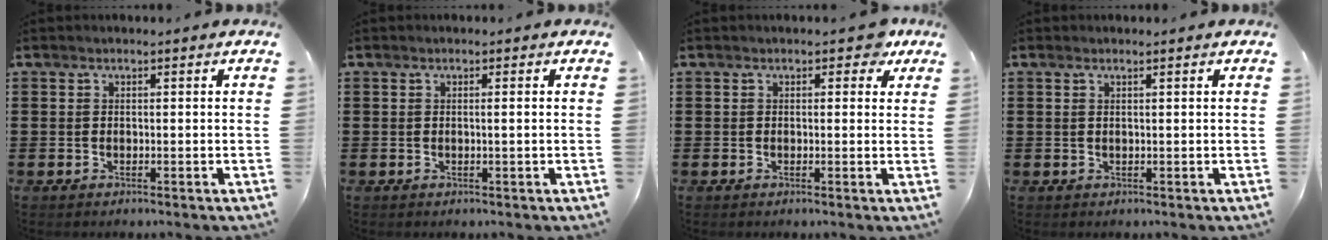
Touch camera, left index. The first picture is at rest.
{"total": 0.9, "force": [0.0, -0.3, 0.8], "torque": [-0.014, -0.005, 0.000]}
{"total": 2.6, "force": [1.4, 1.5, 1.6], "torque": [-0.014, 0.003, 0.018]}
{"total": 0.8, "force": [0.4, -0.2, 0.6], "torque": [-0.011, -0.002, 0.008]}